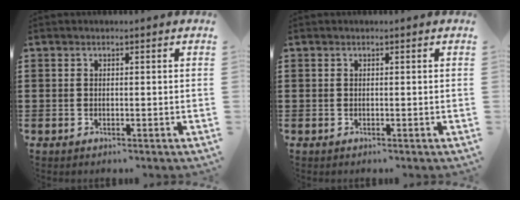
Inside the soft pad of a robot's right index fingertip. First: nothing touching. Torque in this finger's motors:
{"motor_torque": [0.27, 0.81, -0.02, -0.01]}